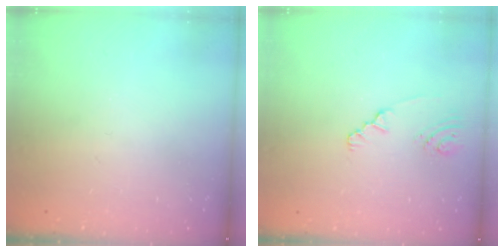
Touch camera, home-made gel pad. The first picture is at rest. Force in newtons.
{"total": 1.5, "press": 1.5, "slide": 0.2}